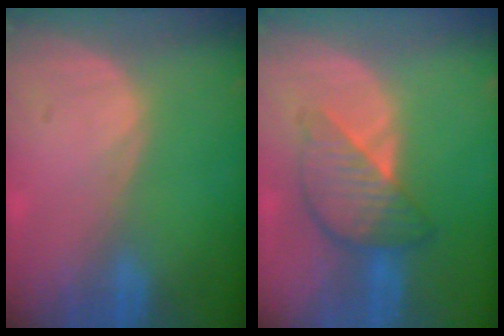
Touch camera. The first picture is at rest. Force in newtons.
{"total": 6.3, "press": 6.2, "slide": 0.4}